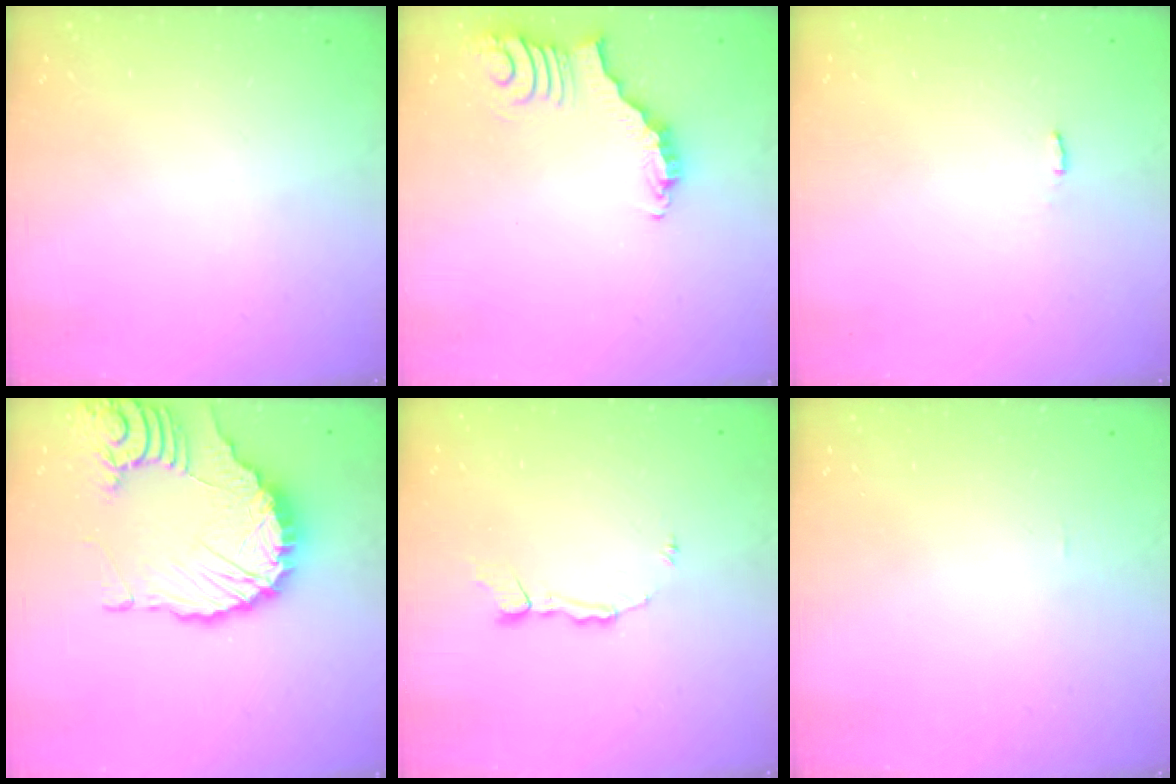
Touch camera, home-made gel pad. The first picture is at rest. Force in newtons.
{"total": 3.8, "press": 3.7, "slide": 0.7}
{"total": 2.3, "press": 2.3, "slide": 0.4}
{"total": 15.7, "press": 15.6, "slide": 1.9}
{"total": 4.0, "press": 4.0, "slide": 0.1}
{"total": 0.0}